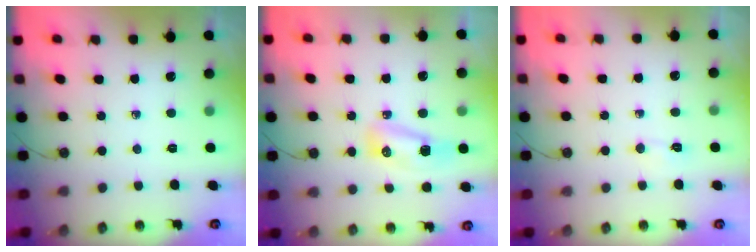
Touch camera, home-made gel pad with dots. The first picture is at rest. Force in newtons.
{"total": 16.3, "press": 10.8, "slide": 12.2}
{"total": 3.0, "press": 3.0, "slide": 0.5}